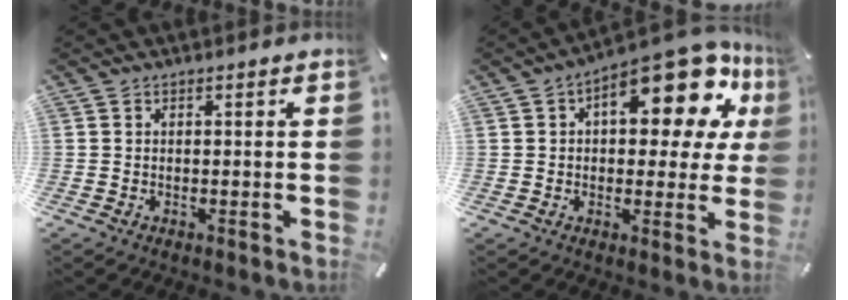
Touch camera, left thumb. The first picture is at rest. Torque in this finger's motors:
{"motor_torque": [1.73, 1.69, 0.57, -0.09, 0.20]}